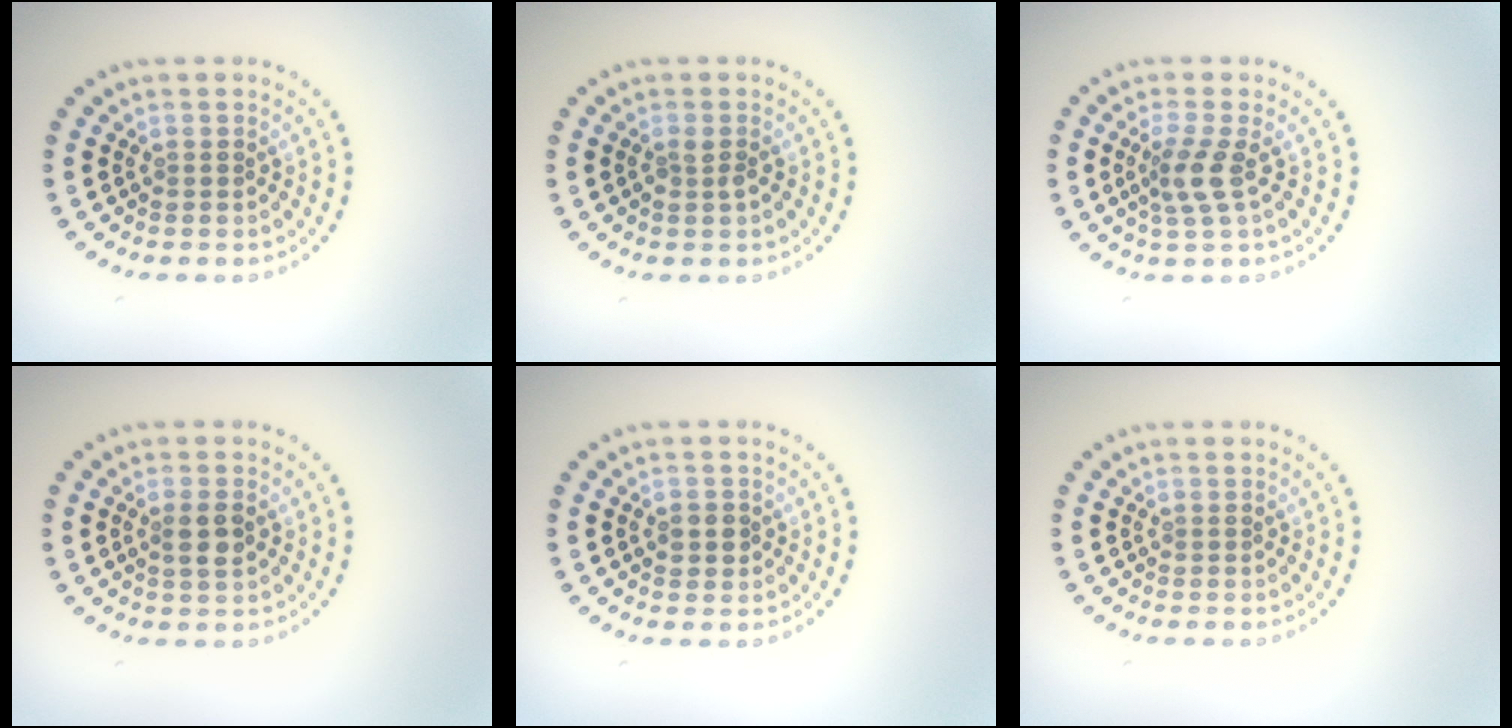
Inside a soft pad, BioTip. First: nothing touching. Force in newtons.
{"total": 0.9, "press": 0.8, "slide": 0.3}
{"total": 2.5, "press": 1.9, "slide": 1.6}
{"total": 2.0, "press": 1.9, "slide": 0.6}
{"total": 1.5, "press": 1.4, "slide": 0.4}
{"total": 0.0}